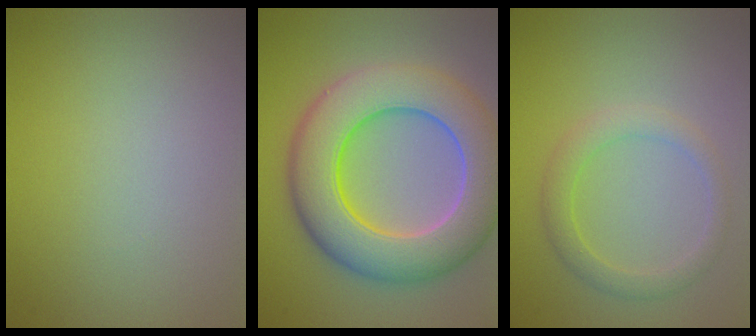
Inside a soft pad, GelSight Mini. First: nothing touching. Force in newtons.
{"total": 10.6, "press": 10.6, "slide": 0.5}
{"total": 2.3, "press": 2.3, "slide": 0.1}